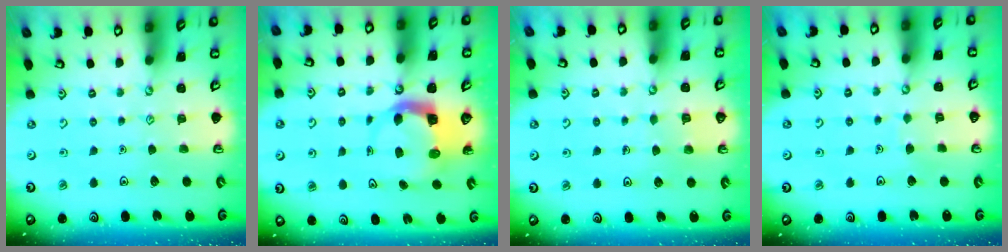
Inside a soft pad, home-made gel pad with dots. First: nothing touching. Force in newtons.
{"total": 5.5, "press": 5.5, "slide": 0.9}
{"total": 2.2, "press": 2.2, "slide": 0.0}
{"total": 3.0, "press": 3.0, "slide": 0.2}